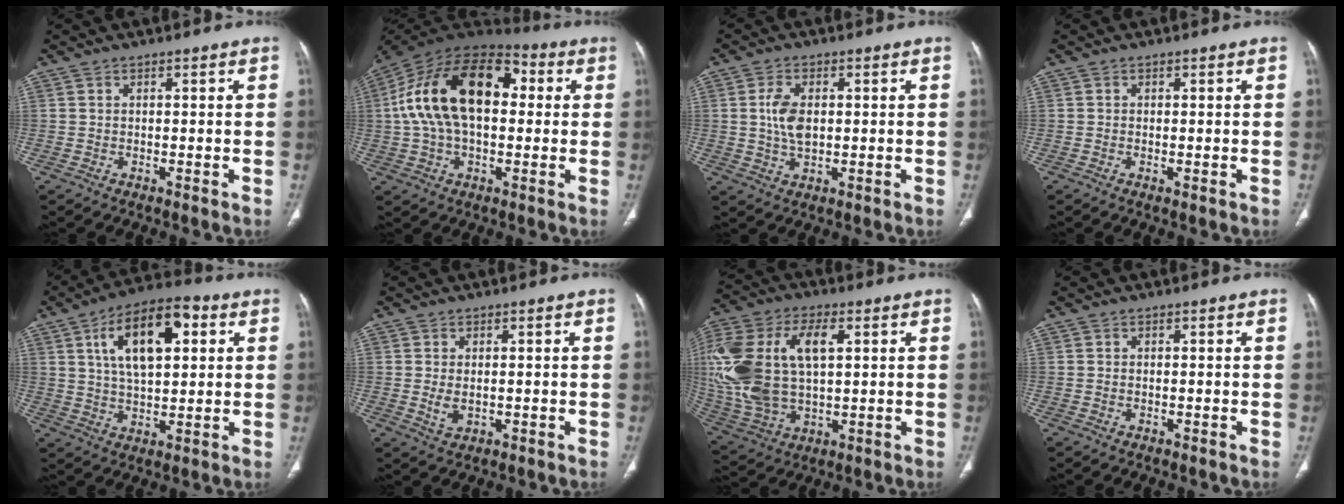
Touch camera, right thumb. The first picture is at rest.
{"total": 22.4, "force": [3.0, 13.1, 18.0], "torque": [-0.317, 0.040, 0.041]}
{"total": 6.1, "force": [0.6, 3.5, 4.9], "torque": [-0.098, -0.003, 0.012]}
{"total": 0.6, "force": [-0.1, 0.2, 0.6], "torque": [-0.016, -0.004, -0.003]}
{"total": 15.4, "force": [5.0, 7.2, 12.7], "torque": [-0.198, 0.004, 0.079]}
{"total": 2.8, "force": [0.0, 1.8, 2.2], "torque": [-0.042, -0.007, 0.006]}
{"total": 24.5, "force": [4.1, 13.6, 19.9], "torque": [-0.457, 0.005, 0.079]}
{"total": 0.0}